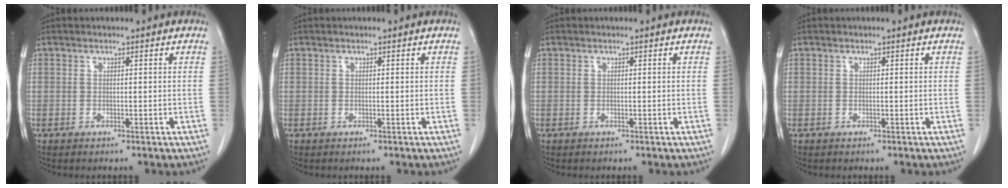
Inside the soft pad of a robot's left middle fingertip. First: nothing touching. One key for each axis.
{"total": 0.0}
{"total": 0.0}
{"total": 0.0}